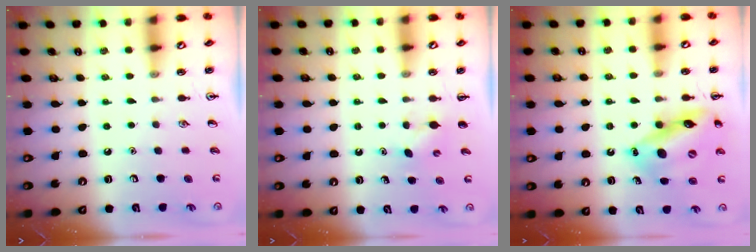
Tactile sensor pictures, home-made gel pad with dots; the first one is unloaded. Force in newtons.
{"total": 3.1, "press": 3.0, "slide": 0.7}
{"total": 15.9, "press": 15.6, "slide": 3.4}